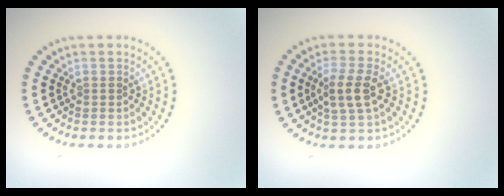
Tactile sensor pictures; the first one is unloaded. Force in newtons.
{"total": 2.8, "press": 2.7, "slide": 1.0}